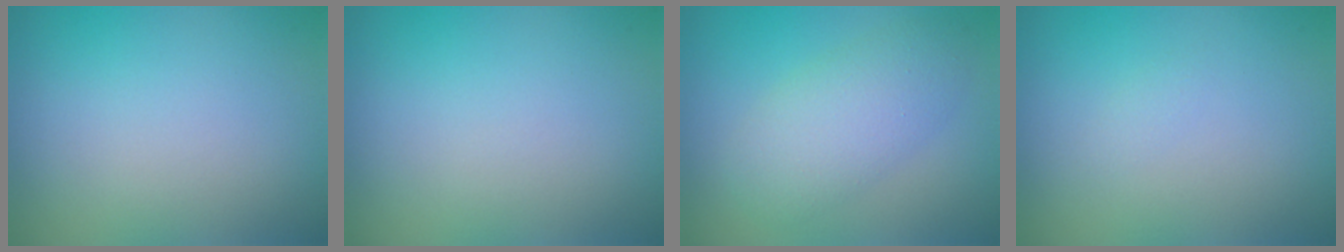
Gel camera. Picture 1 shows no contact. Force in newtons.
{"total": 0.0}
{"total": 4.4, "press": 4.4, "slide": 0.1}
{"total": 0.5, "press": 0.5, "slide": 0.0}